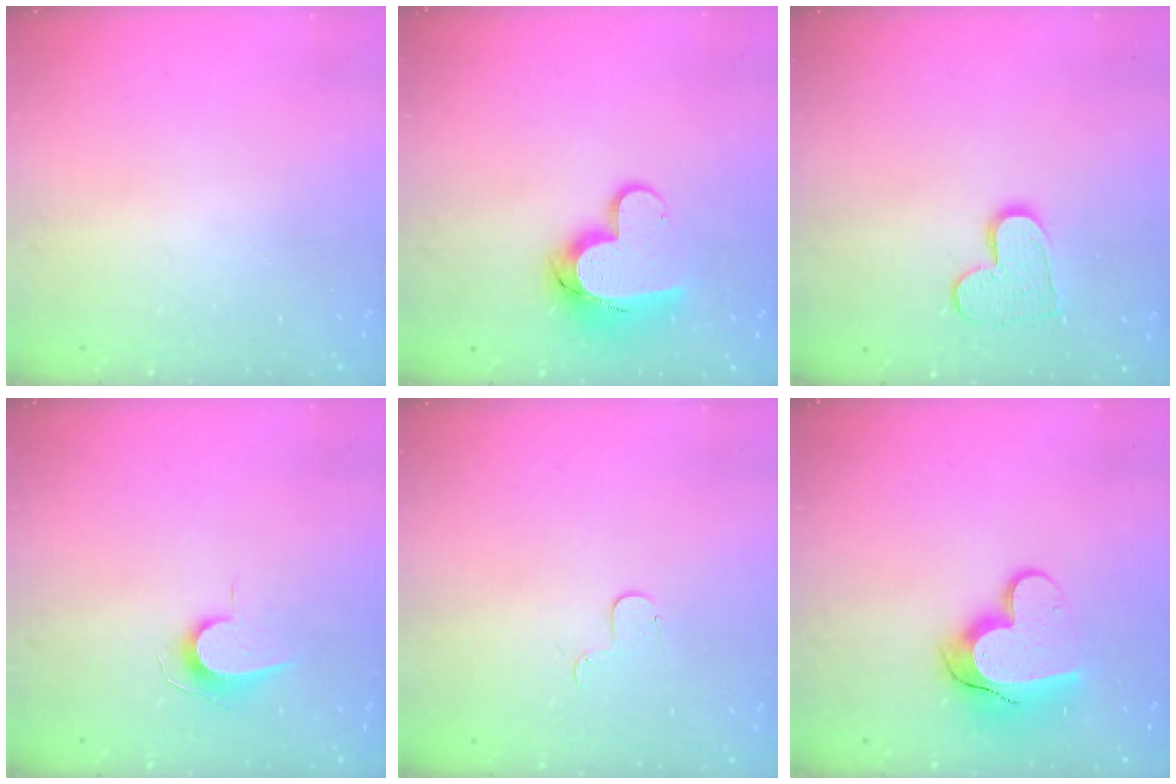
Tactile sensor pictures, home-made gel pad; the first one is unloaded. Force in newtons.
{"total": 11.9, "press": 11.8, "slide": 1.1}
{"total": 9.4, "press": 9.4, "slide": 0.6}
{"total": 7.0, "press": 7.0, "slide": 0.7}
{"total": 4.0, "press": 4.0, "slide": 0.4}
{"total": 12.4, "press": 12.3, "slide": 1.1}